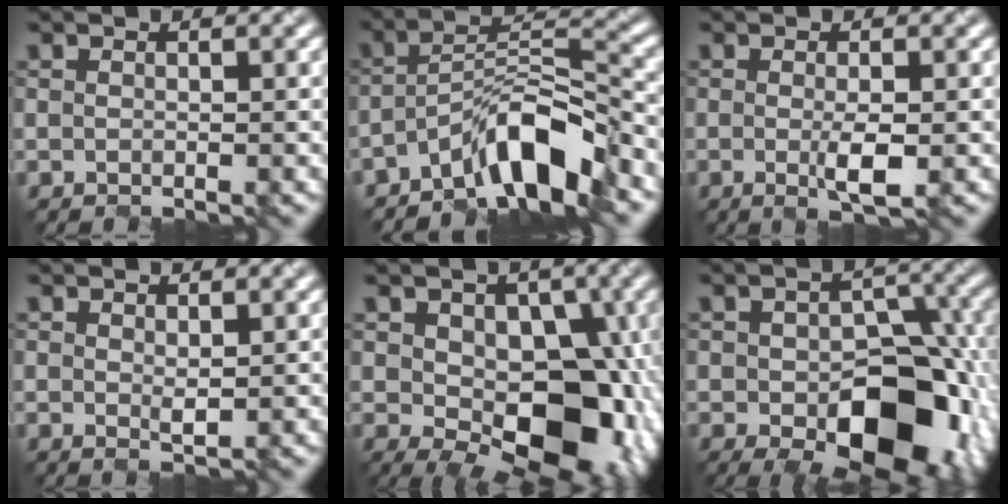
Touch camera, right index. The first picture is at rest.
{"total": 6.5, "force": [-4.7, 1.4, 4.2], "torque": [-0.074, 0.009, -0.087]}
{"total": 2.1, "force": [-0.6, 0.2, 2.0], "torque": [-0.041, -0.005, -0.002]}
{"total": 0.6, "force": [0.4, 0.0, 0.4], "torque": [-0.016, -0.005, 0.014]}
{"total": 11.4, "force": [-1.6, 6.8, 9.0], "torque": [-0.095, -0.001, -0.018]}
{"total": 11.7, "force": [-3.5, 6.7, 9.0], "torque": [-0.125, -0.018, -0.041]}